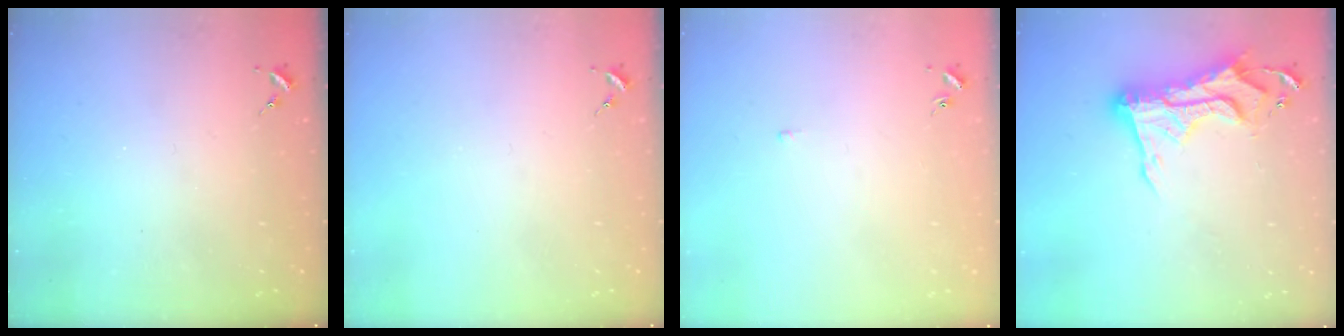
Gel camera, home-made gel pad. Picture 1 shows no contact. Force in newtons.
{"total": 0.0}
{"total": 1.8, "press": 1.8, "slide": 0.5}
{"total": 16.4, "press": 16.4, "slide": 1.3}